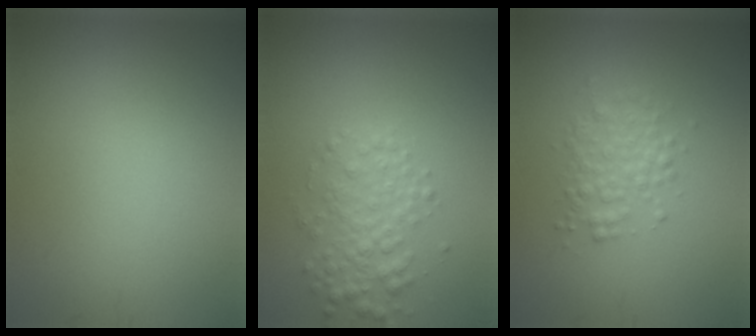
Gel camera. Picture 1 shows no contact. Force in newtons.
{"total": 2.9, "press": 2.9, "slide": 0.1}
{"total": 2.6, "press": 2.6, "slide": 0.0}